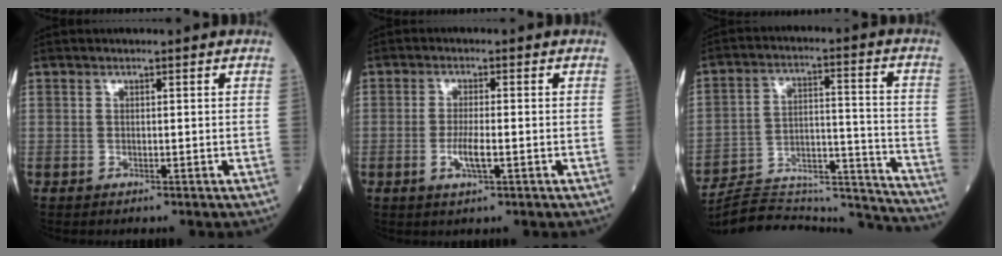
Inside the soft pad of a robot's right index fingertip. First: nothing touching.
{"total": 3.5, "force": [-1.0, 0.4, 3.4], "torque": [-0.071, -0.004, -0.016]}
{"total": 24.6, "force": [-23.9, 2.2, 5.3], "torque": [-0.070, 0.026, -0.336]}